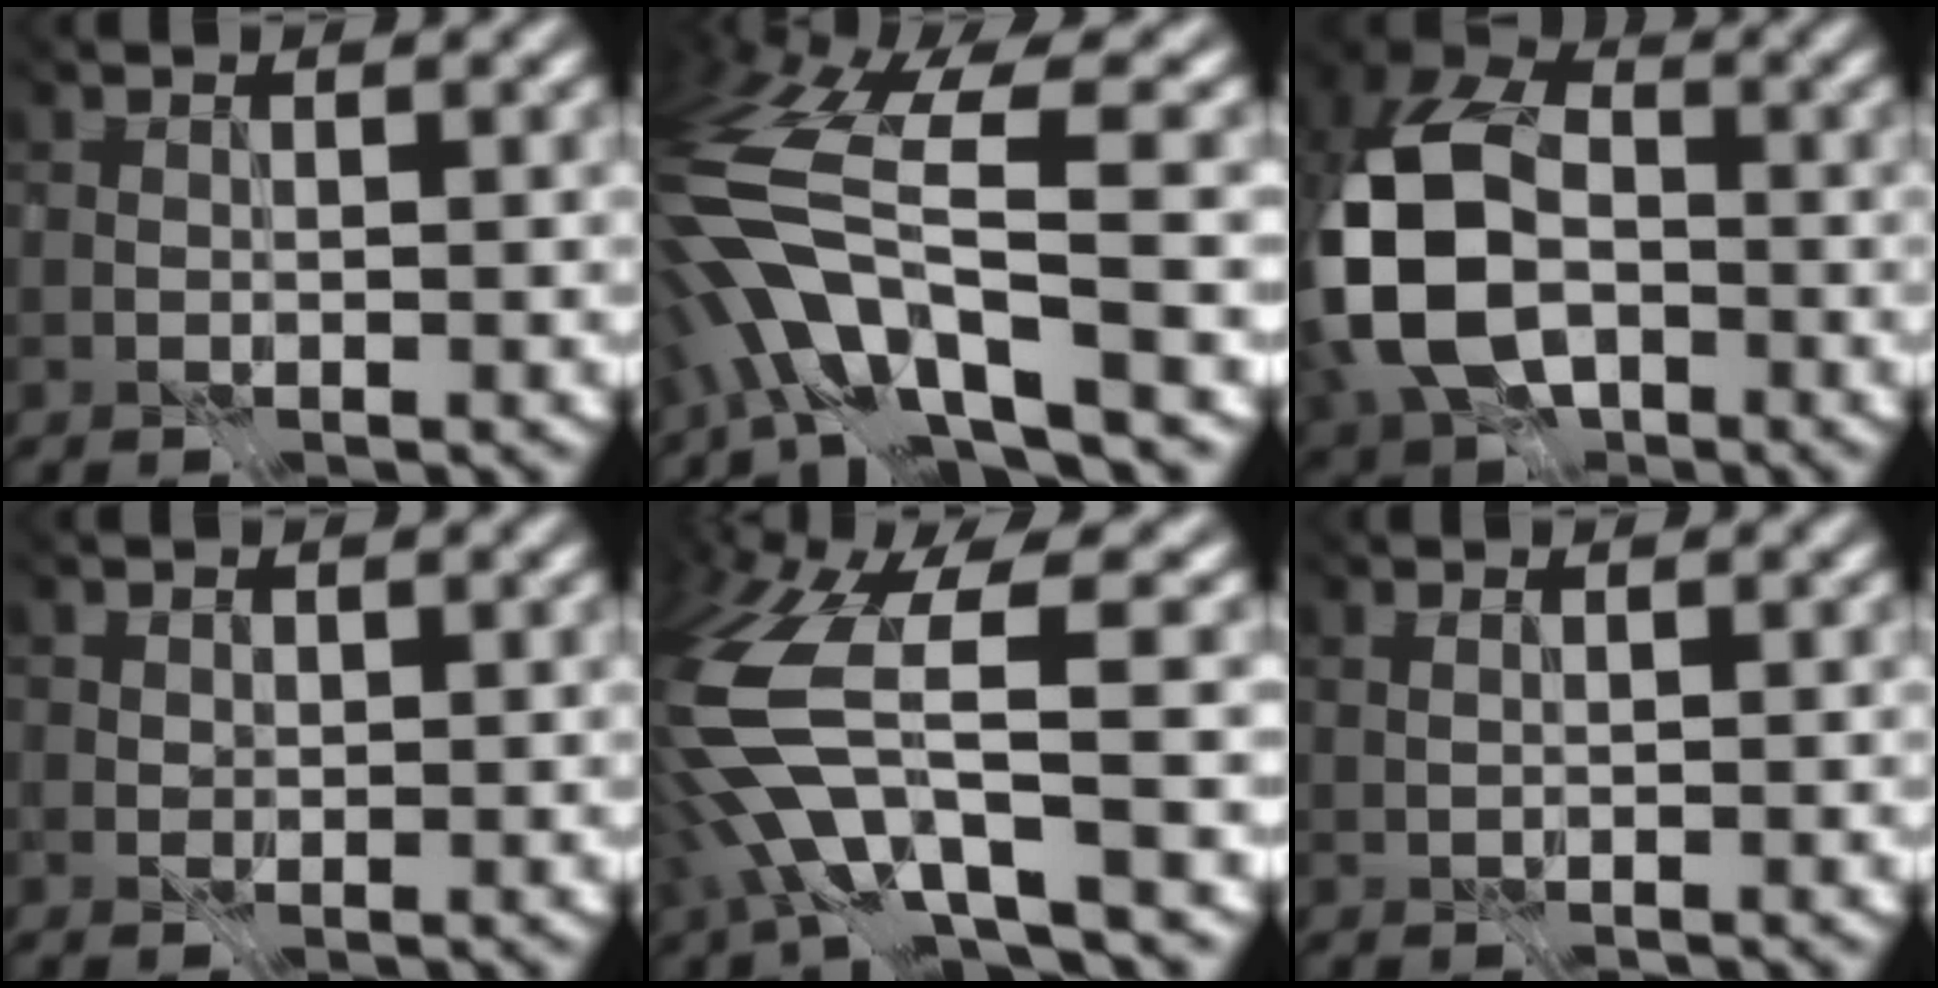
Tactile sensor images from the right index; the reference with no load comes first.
{"total": 10.4, "force": [-5.7, 1.5, 8.6], "torque": [-0.183, -0.009, -0.076]}
{"total": 12.3, "force": [-3.4, 8.3, 8.4], "torque": [-0.214, -0.035, -0.032]}
{"total": 1.5, "force": [-0.9, -0.6, -1.0], "torque": [0.014, -0.024, 0.010]}
{"total": 9.4, "force": [-4.8, 2.0, 7.9], "torque": [-0.193, -0.024, -0.064]}
{"total": 1.4, "force": [0.8, 0.8, 0.9], "torque": [-0.008, 0.012, 0.009]}